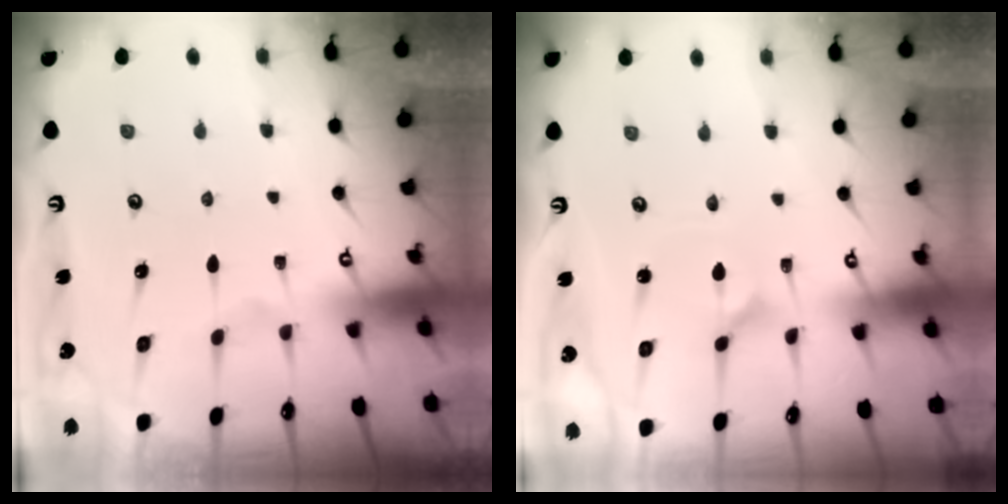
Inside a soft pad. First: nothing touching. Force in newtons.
{"total": 2.9, "press": 2.8, "slide": 0.4}